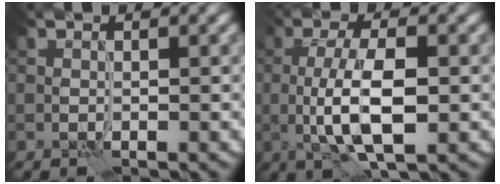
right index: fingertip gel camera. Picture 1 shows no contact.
{"total": 6.5, "force": [-0.6, 2.1, 6.1], "torque": [-0.118, 0.001, -0.012]}